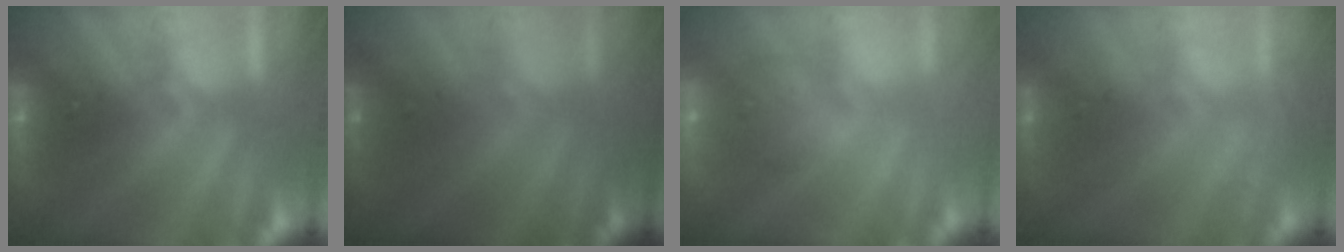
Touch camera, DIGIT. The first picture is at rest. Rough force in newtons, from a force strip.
{"total": 1.5}
{"total": 6.1}
{"total": 2.7}